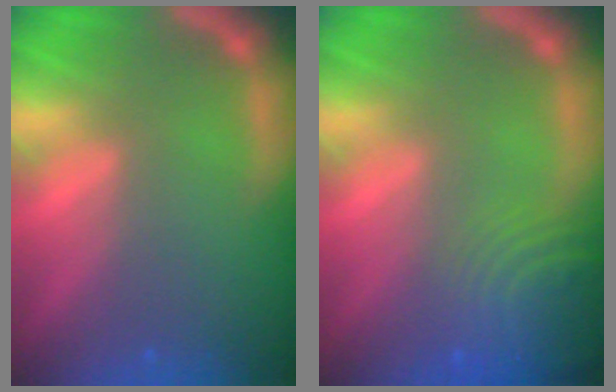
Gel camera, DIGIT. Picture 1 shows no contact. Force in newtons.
{"total": 8.5}